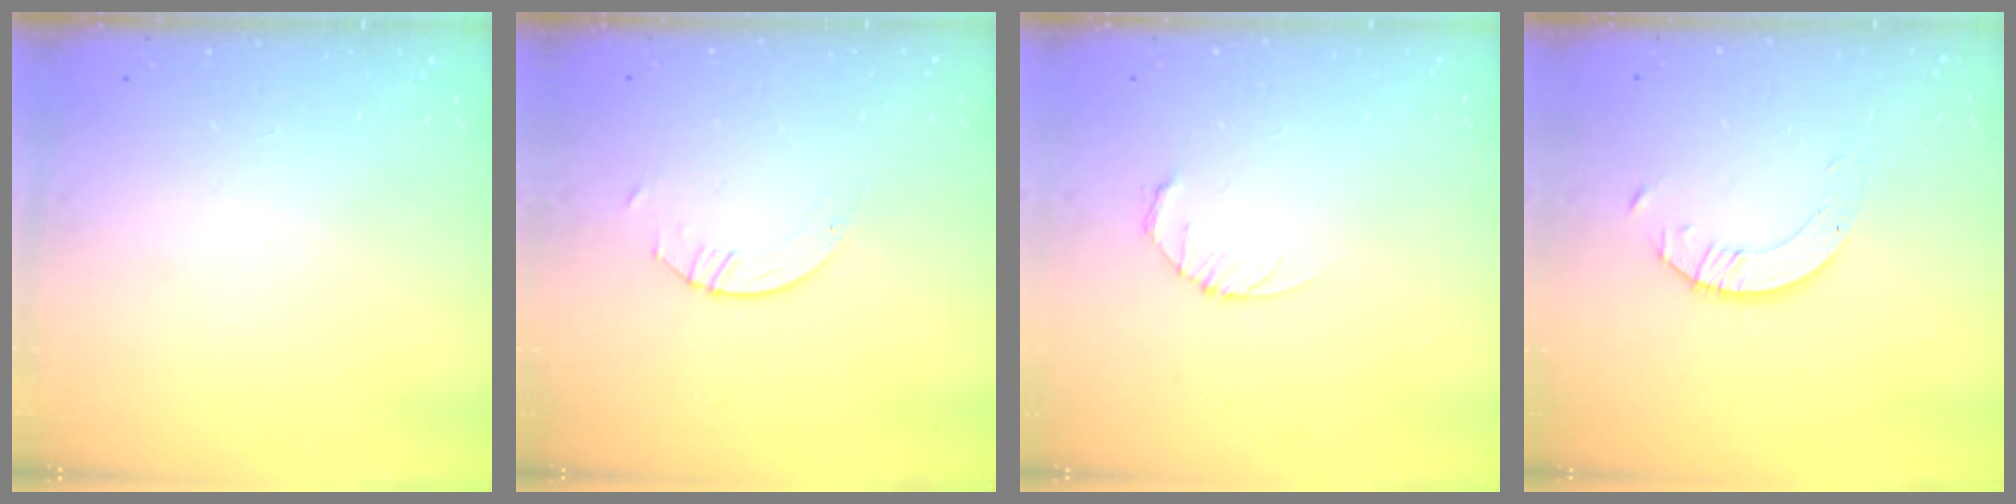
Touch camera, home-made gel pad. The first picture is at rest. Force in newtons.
{"total": 2.6, "press": 2.6, "slide": 0.2}
{"total": 3.4, "press": 3.4, "slide": 0.5}
{"total": 2.7, "press": 2.7, "slide": 0.2}